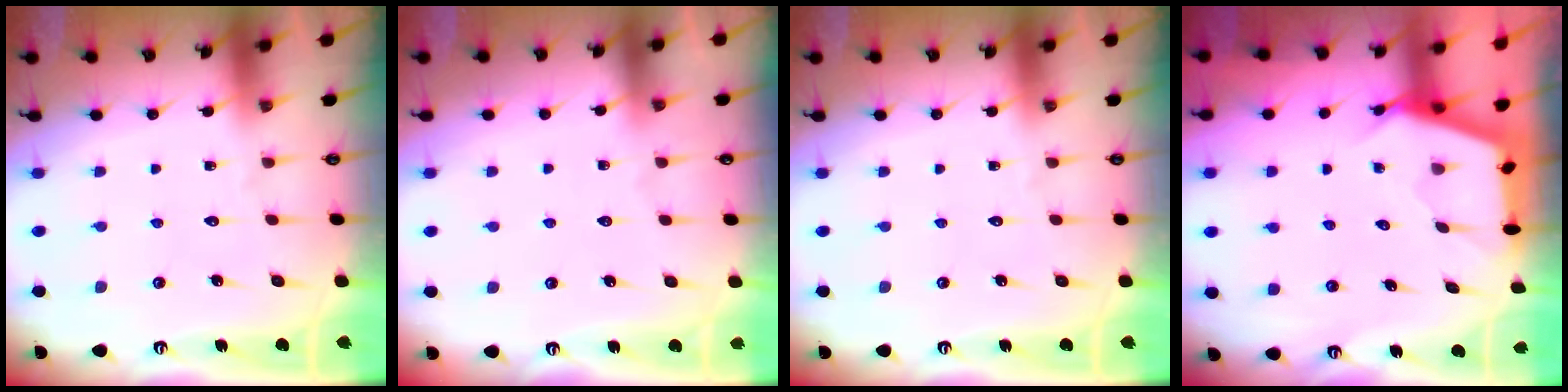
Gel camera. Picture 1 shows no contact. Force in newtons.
{"total": 2.4, "press": 2.3, "slide": 0.4}
{"total": 0.0}
{"total": 2.7, "press": 2.7, "slide": 0.3}